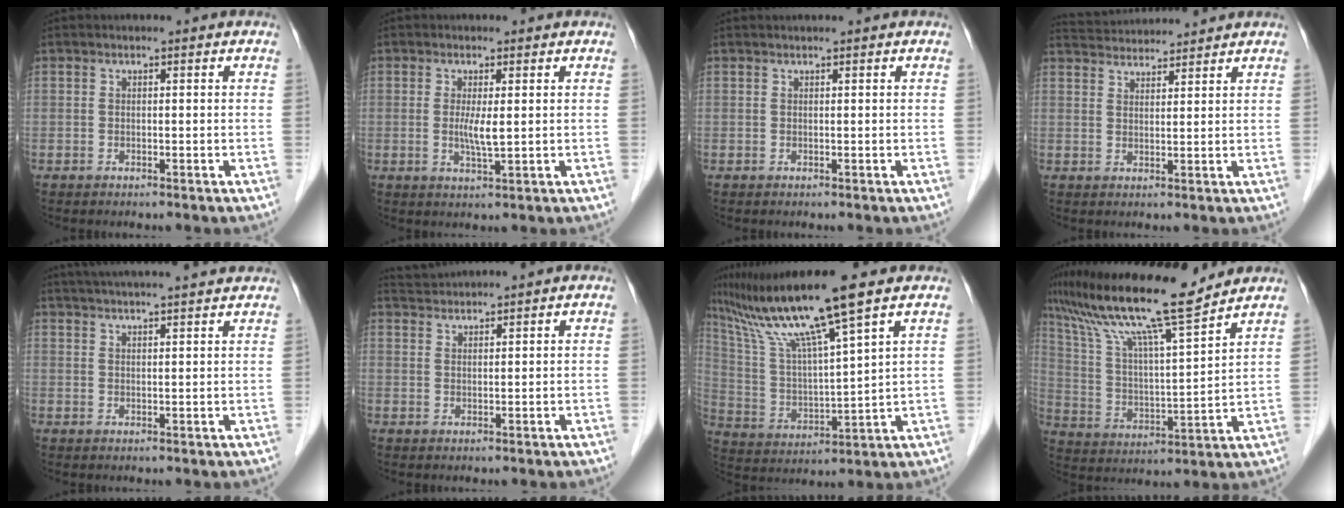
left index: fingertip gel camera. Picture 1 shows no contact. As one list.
[{"total": 3.2, "force": [0.2, 0.3, 3.1], "torque": [-0.065, -0.006, 0.007]}, {"total": 1.2, "force": [1.1, 0.0, 0.5], "torque": [-0.005, 0.017, 0.019]}, {"total": 7.7, "force": [7.5, 0.1, 1.3], "torque": [-0.033, 0.035, 0.121]}, {"total": 15.3, "force": [13.9, 0.7, 6.5], "torque": [-0.109, 0.037, 0.188]}, {"total": 3.8, "force": [3.7, -0.8, 0.3], "torque": [-0.006, 0.024, 0.072]}, {"total": 14.5, "force": [10.8, -1.8, 9.4], "torque": [-0.181, 0.003, 0.203]}, {"total": 18.0, "force": [14.9, 0.2, 10.0], "torque": [-0.187, 0.011, 0.263]}]